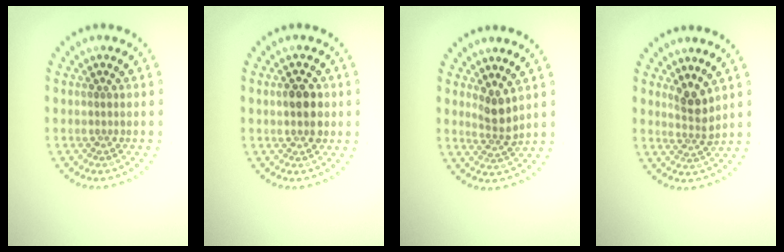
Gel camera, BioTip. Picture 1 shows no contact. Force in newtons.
{"total": 3.0, "press": 3.0, "slide": 0.2}
{"total": 2.2, "press": 1.8, "slide": 1.4}
{"total": 2.4, "press": 1.8, "slide": 1.5}